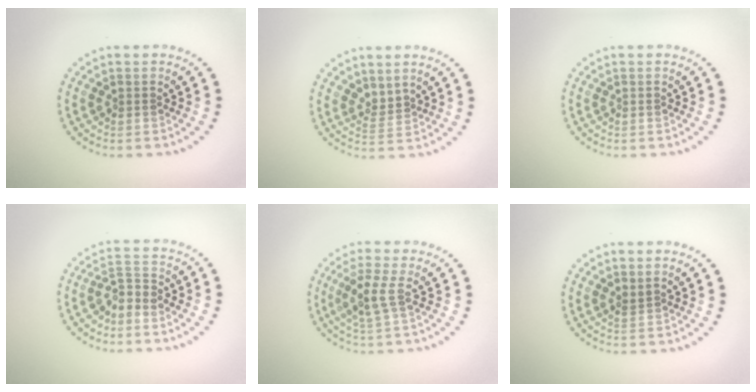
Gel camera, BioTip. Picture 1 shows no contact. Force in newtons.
{"total": 1.4, "press": 1.0, "slide": 1.0}
{"total": 0.0}
{"total": 2.0, "press": 1.3, "slide": 1.5}
{"total": 2.1, "press": 1.5, "slide": 1.4}
{"total": 0.6, "press": 0.3, "slide": 0.5}